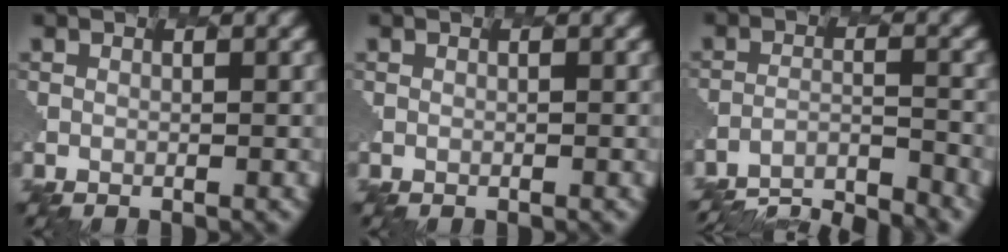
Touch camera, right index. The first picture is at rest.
{"total": 0.0}
{"total": 11.8, "force": [-11.6, 1.2, 1.6], "torque": [-0.033, -0.002, -0.160]}